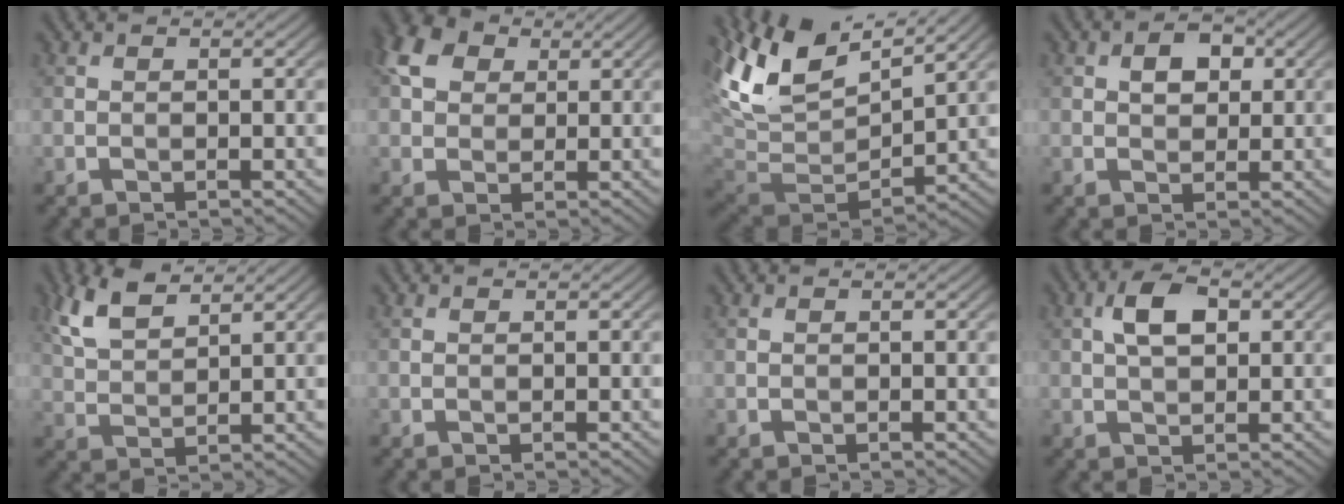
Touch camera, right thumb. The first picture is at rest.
{"total": 6.2, "force": [2.4, 4.7, 3.2], "torque": [-0.083, 0.014, 0.037]}
{"total": 13.1, "force": [7.0, 6.4, 9.1], "torque": [-0.223, 0.022, 0.138]}
{"total": 3.6, "force": [1.0, 2.5, 2.4], "torque": [-0.043, 0.004, 0.013]}
{"total": 6.4, "force": [4.1, 2.7, 4.1], "torque": [-0.104, 0.009, 0.087]}
{"total": 0.0}
{"total": 0.0}
{"total": 4.8, "force": [1.3, 2.5, 3.8], "torque": [-0.078, 0.009, 0.020]}